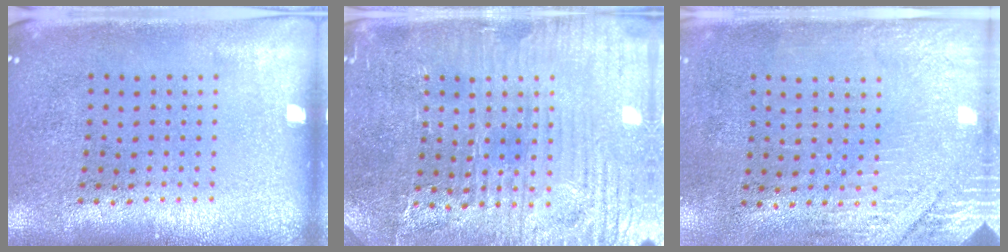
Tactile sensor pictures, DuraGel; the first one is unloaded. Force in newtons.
{"total": 4.2, "press": 4.1, "slide": 0.9}
{"total": 2.9, "press": 2.5, "slide": 1.5}